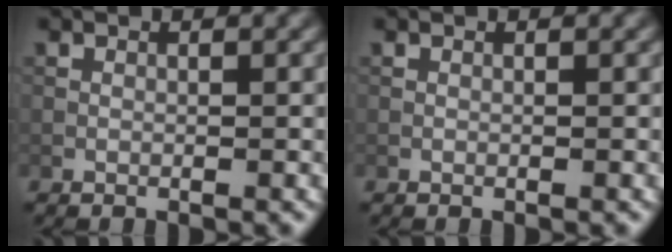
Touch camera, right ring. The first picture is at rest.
{"total": 0.0}